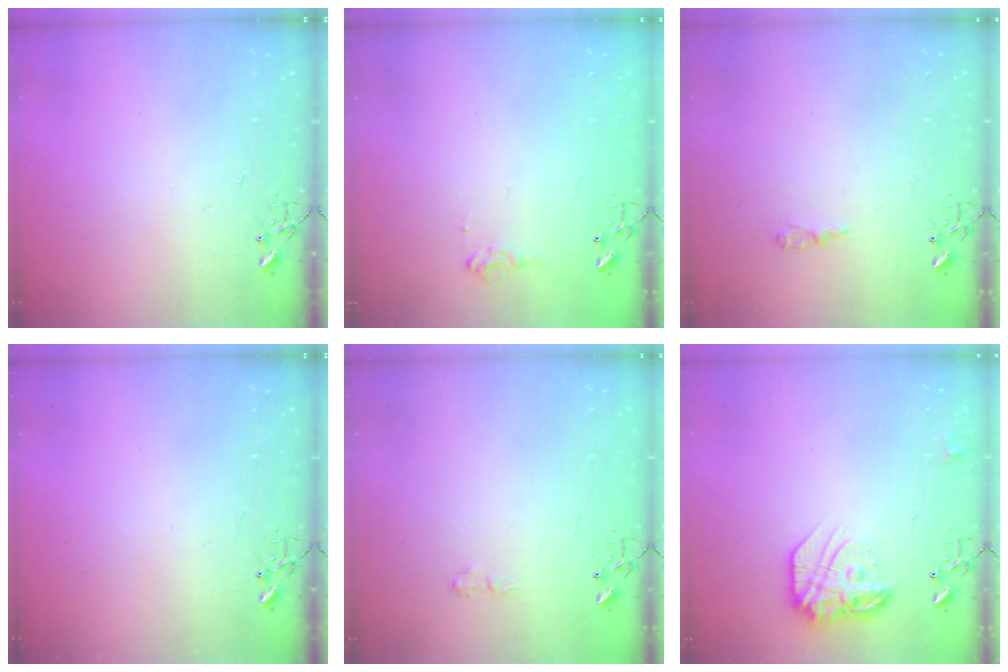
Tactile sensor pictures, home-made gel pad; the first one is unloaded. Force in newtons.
{"total": 6.9, "press": 6.8, "slide": 1.0}
{"total": 4.8, "press": 4.7, "slide": 0.6}
{"total": 0.0}
{"total": 4.2, "press": 4.2, "slide": 0.5}
{"total": 17.3, "press": 17.2, "slide": 1.2}